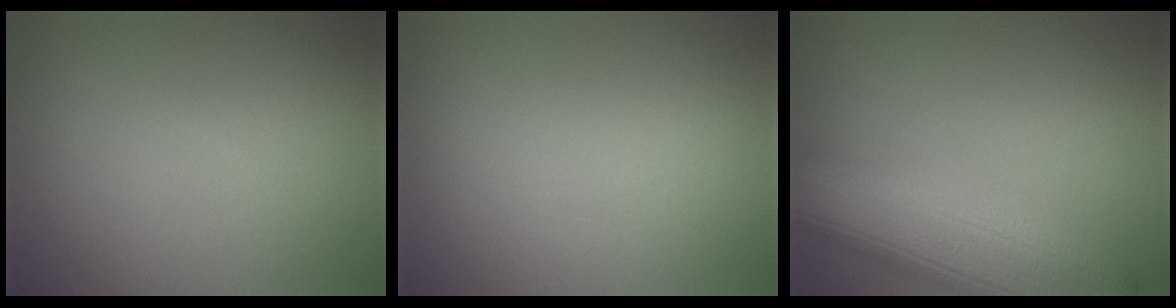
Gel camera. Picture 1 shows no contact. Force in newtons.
{"total": 0.0}
{"total": 10.3, "press": 10.3, "slide": 0.5}